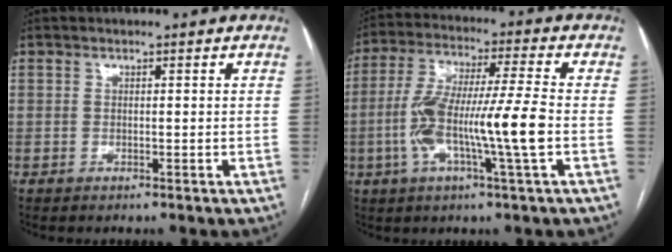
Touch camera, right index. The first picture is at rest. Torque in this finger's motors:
{"motor_torque": [1.87, -0.27, 1.00, 0.21]}